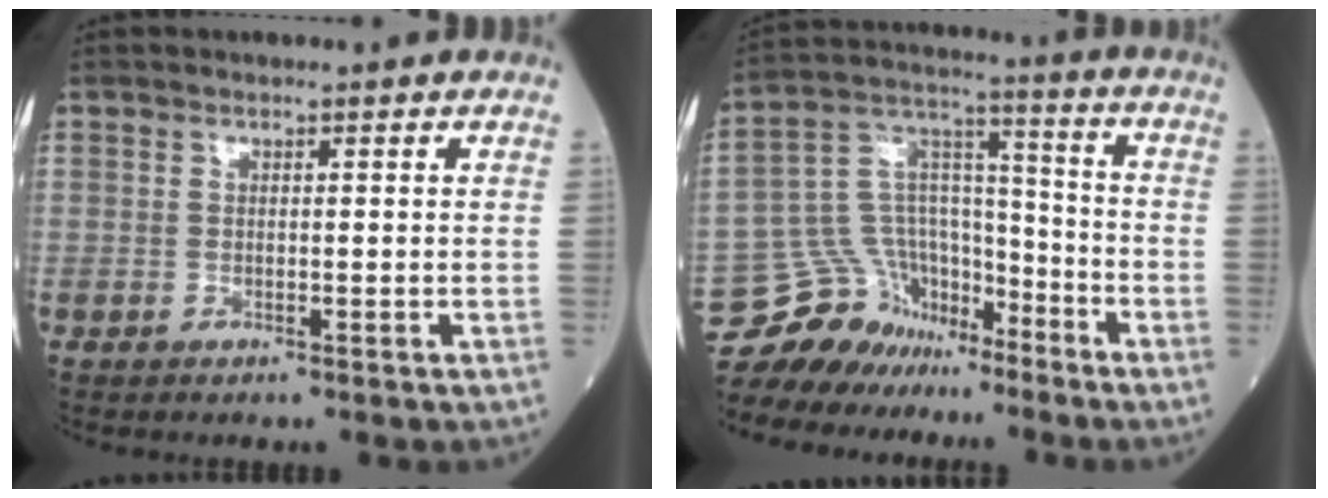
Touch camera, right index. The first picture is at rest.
{"total": 12.9, "force": [-10.9, 6.6, 1.9], "torque": [-0.047, 0.078, -0.194]}